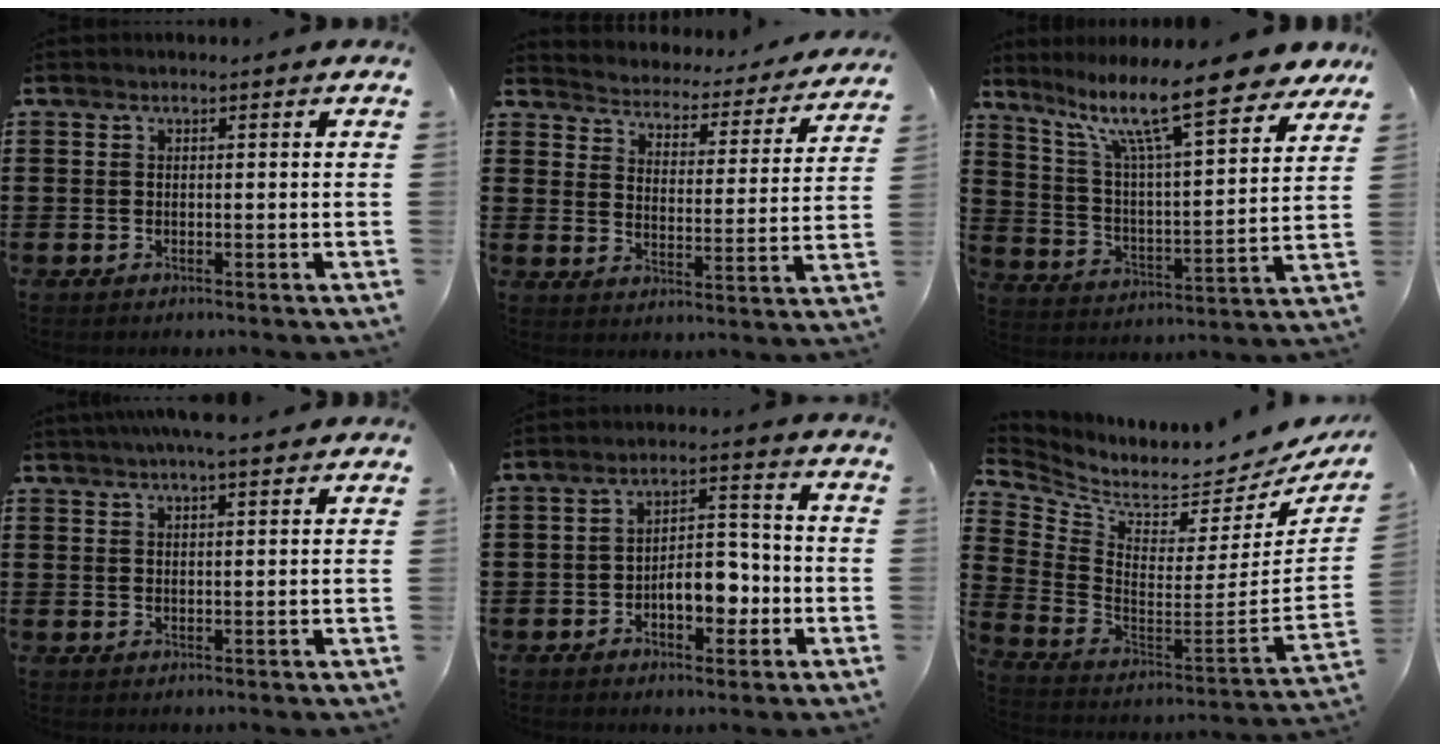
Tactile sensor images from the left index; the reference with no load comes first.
{"total": 2.8, "force": [2.8, 0.2, -0.2], "torque": [-0.019, -0.034, 0.038]}
{"total": 13.8, "force": [10.5, 1.9, 8.8], "torque": [-0.185, -0.057, 0.174]}
{"total": 4.4, "force": [3.7, 0.1, 2.3], "torque": [-0.054, 0.000, 0.068]}
{"total": 7.4, "force": [-2.4, 4.0, 5.8], "torque": [-0.084, 0.009, -0.045]}
{"total": 4.8, "force": [3.6, 1.9, 2.6], "torque": [-0.075, -0.049, 0.054]}